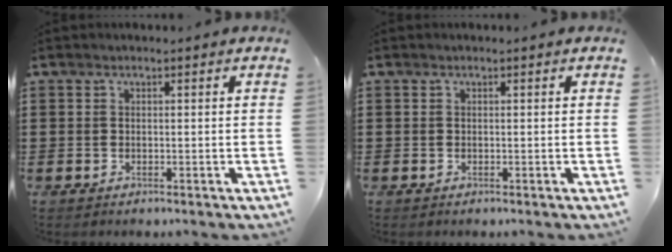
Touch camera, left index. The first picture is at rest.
{"total": 0.0}